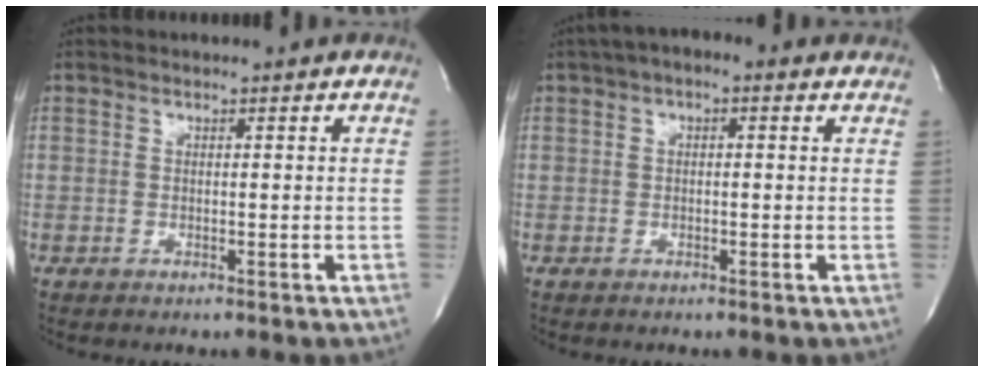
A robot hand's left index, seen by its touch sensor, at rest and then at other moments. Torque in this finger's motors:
{"motor_torque": [1.10, -1.04, 0.16, 0.07]}